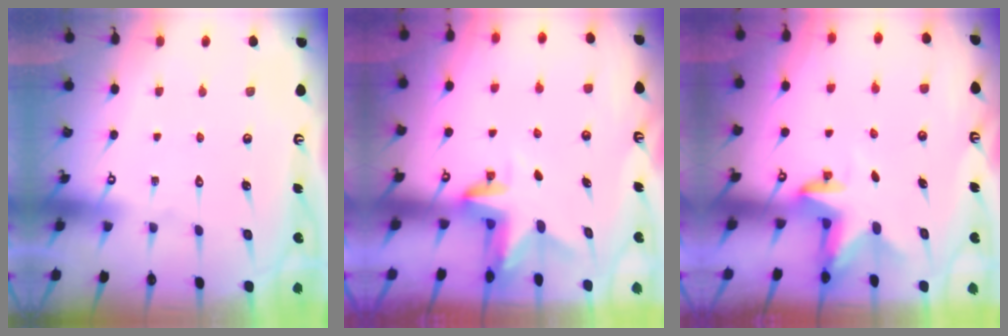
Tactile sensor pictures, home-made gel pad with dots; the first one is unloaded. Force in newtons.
{"total": 3.1, "press": 3.1, "slide": 0.2}
{"total": 2.9, "press": 2.9, "slide": 0.1}